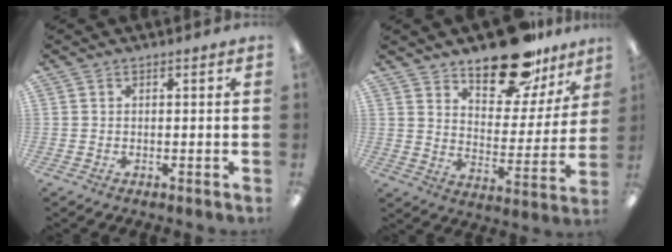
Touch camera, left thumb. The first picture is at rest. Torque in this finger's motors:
{"motor_torque": [2.22, 1.57, 1.41, -1.37, 0.12]}